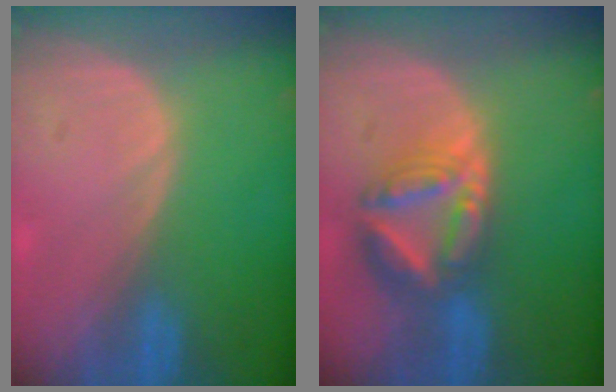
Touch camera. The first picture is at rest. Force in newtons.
{"total": 8.2, "press": 7.1, "slide": 4.0}